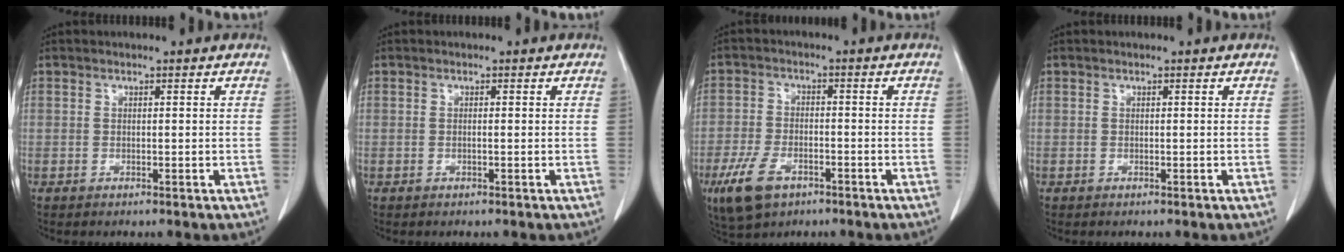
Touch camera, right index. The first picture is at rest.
{"total": 0.0}
{"total": 7.5, "force": [-4.1, 4.0, 4.9], "torque": [-0.107, -0.006, -0.066]}
{"total": 0.0}